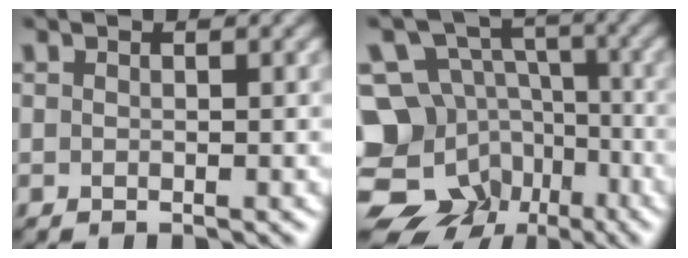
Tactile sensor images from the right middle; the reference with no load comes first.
{"total": 14.4, "force": [-7.1, 11.5, 4.8], "torque": [-0.105, -0.019, -0.117]}